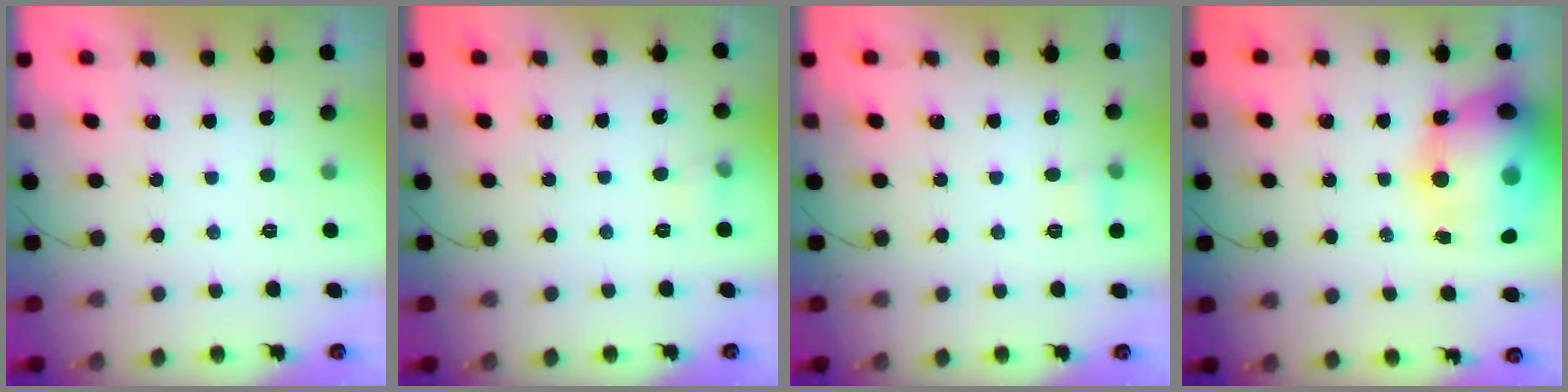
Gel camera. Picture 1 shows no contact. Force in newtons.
{"total": 4.6, "press": 4.4, "slide": 1.3}
{"total": 3.8, "press": 3.6, "slide": 1.2}
{"total": 23.4, "press": 22.8, "slide": 5.3}